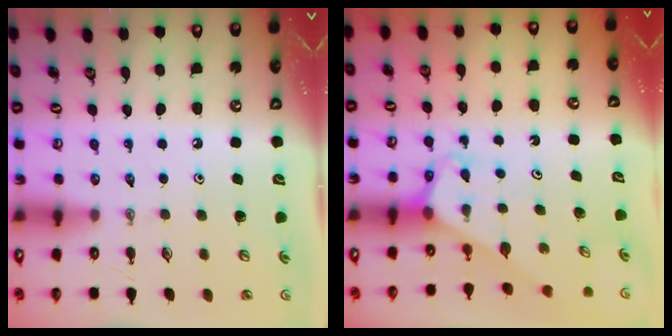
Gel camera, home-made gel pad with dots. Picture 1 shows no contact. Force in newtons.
{"total": 3.1, "press": 3.1, "slide": 0.2}